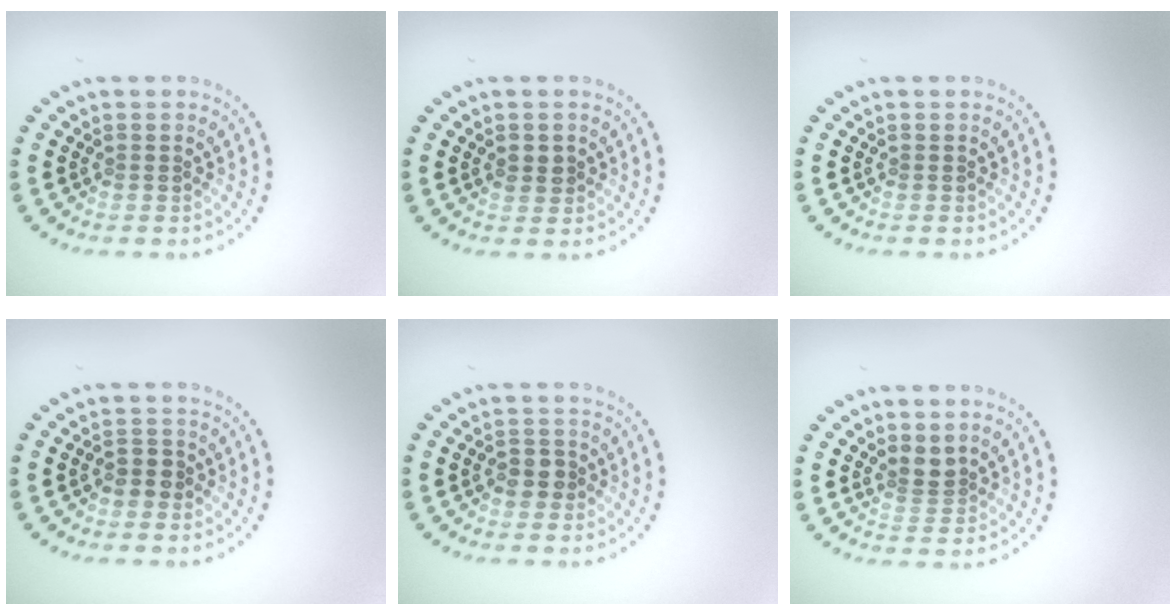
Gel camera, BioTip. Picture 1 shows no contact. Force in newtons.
{"total": 1.4, "press": 1.4, "slide": 0.2}
{"total": 0.0}
{"total": 1.9, "press": 1.8, "slide": 0.6}
{"total": 2.1, "press": 2.0, "slide": 0.6}
{"total": 2.0, "press": 1.5, "slide": 1.3}